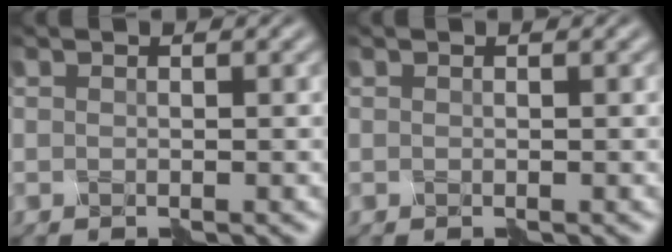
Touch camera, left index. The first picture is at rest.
{"total": 0.0}